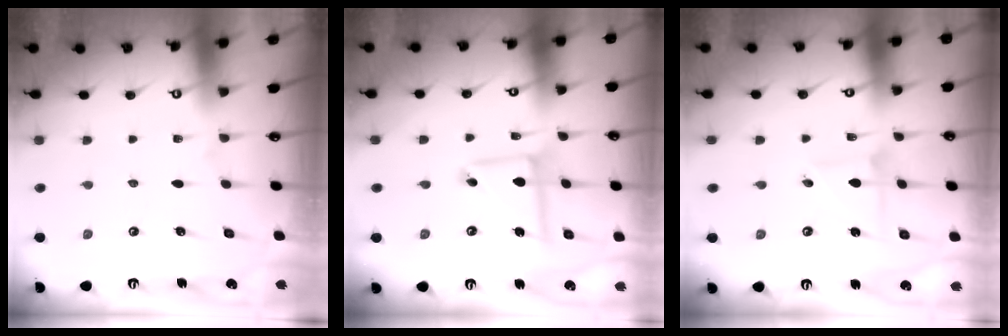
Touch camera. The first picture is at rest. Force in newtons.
{"total": 8.4, "press": 8.4, "slide": 0.8}
{"total": 3.4, "press": 3.4, "slide": 0.4}